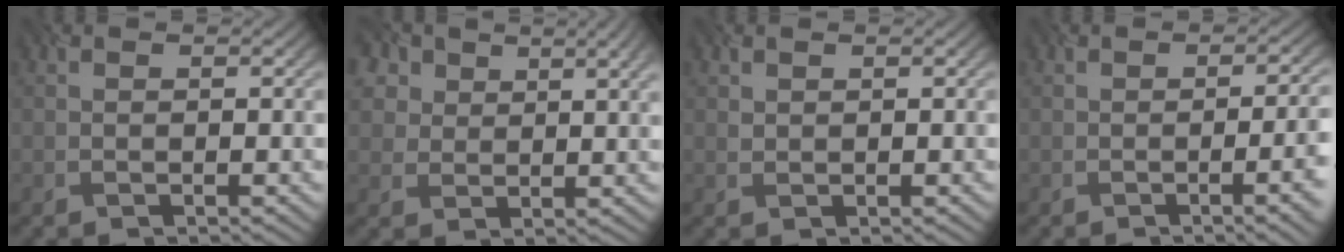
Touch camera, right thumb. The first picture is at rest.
{"total": 8.0, "force": [4.9, 5.1, 3.8], "torque": [-0.093, 0.013, 0.093]}
{"total": 0.9, "force": [0.7, 0.6, -0.1], "torque": [0.000, 0.004, 0.024]}
{"total": 7.5, "force": [-2.4, 2.5, 6.6], "torque": [-0.060, 0.000, -0.029]}